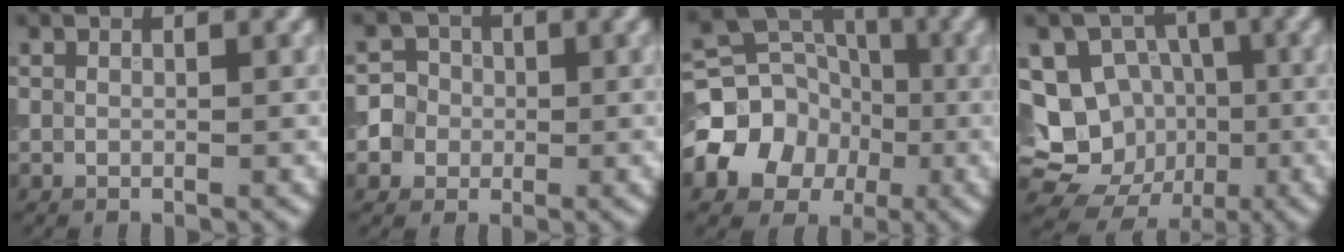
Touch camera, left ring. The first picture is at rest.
{"total": 5.0, "force": [-0.9, 4.8, 1.2], "torque": [-0.003, 0.021, -0.039]}
{"total": 8.0, "force": [-2.2, 6.8, 3.5], "torque": [-0.054, 0.002, -0.053]}
{"total": 15.4, "force": [-1.9, 14.3, 5.4], "torque": [-0.135, 0.012, -0.033]}